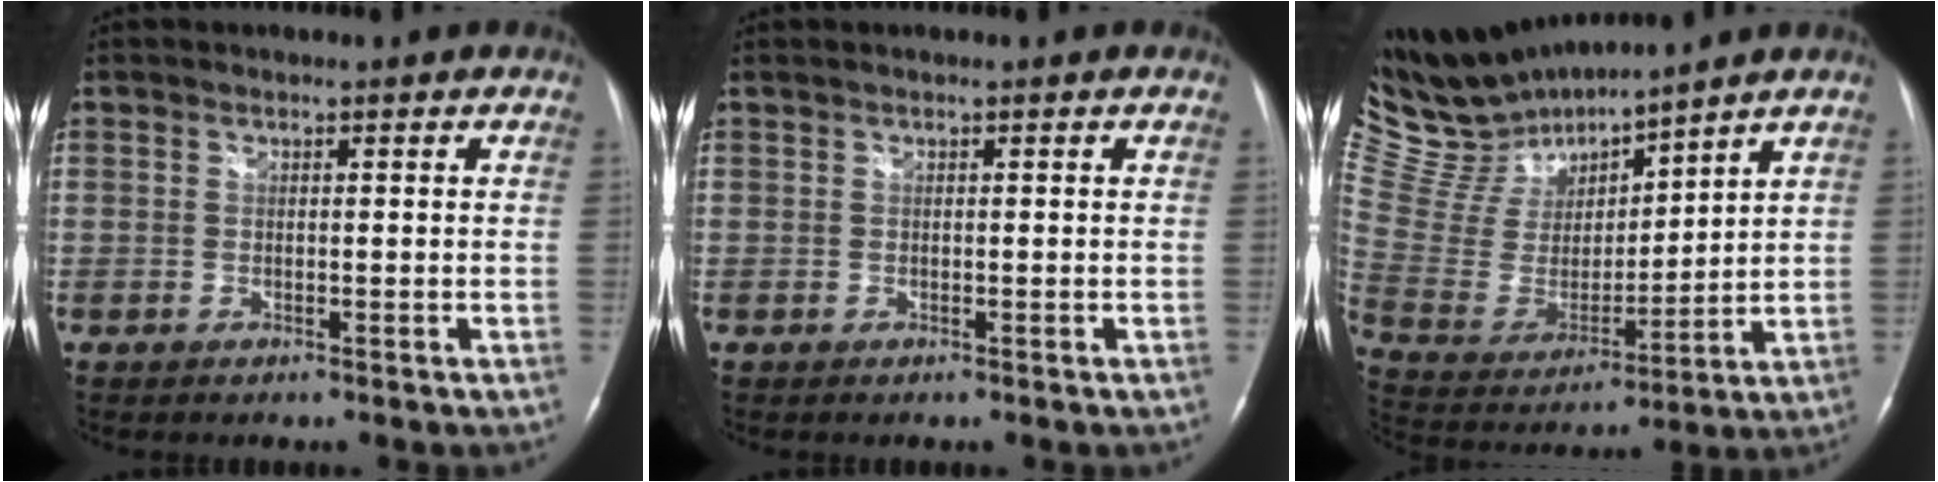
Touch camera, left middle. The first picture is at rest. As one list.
[{"total": 0.0}, {"total": 15.3, "force": [14.5, 2.7, 4.3], "torque": [-0.104, 0.003, 0.294]}]